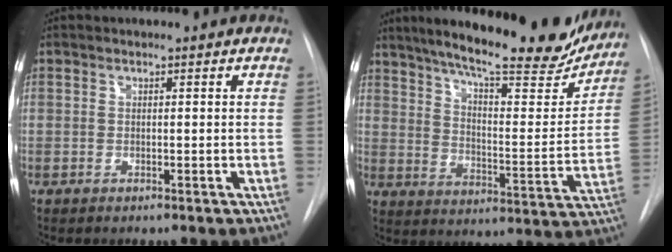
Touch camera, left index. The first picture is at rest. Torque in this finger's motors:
{"motor_torque": [1.02, -1.12, 0.67, 0.17]}